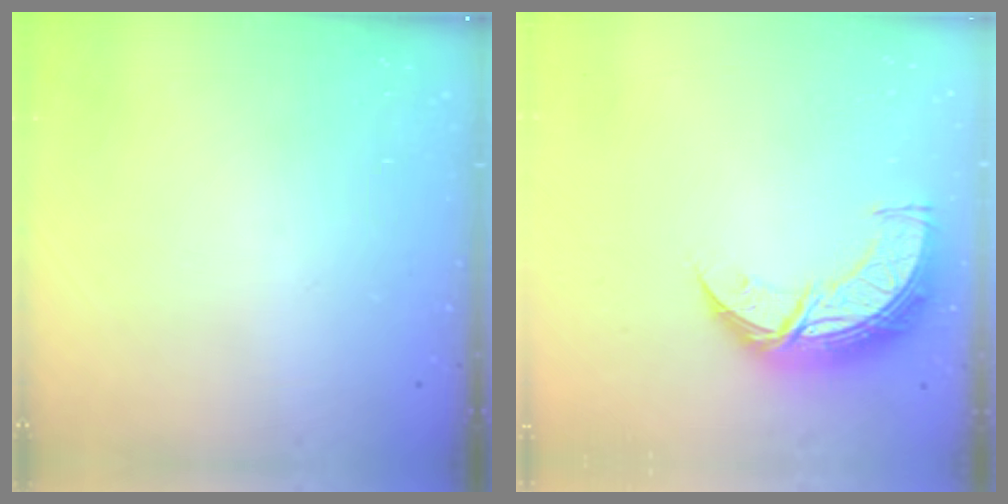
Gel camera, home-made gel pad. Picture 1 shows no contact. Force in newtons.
{"total": 10.7, "press": 10.6, "slide": 0.8}